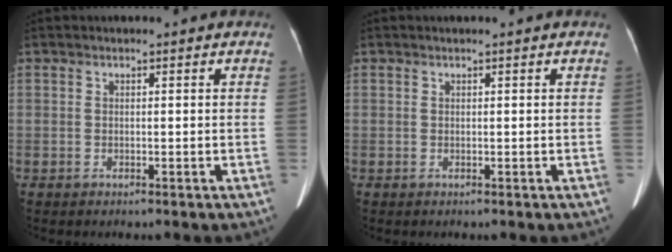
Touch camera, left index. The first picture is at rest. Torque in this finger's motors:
{"motor_torque": [0.62, -1.15, -0.02, -0.06]}